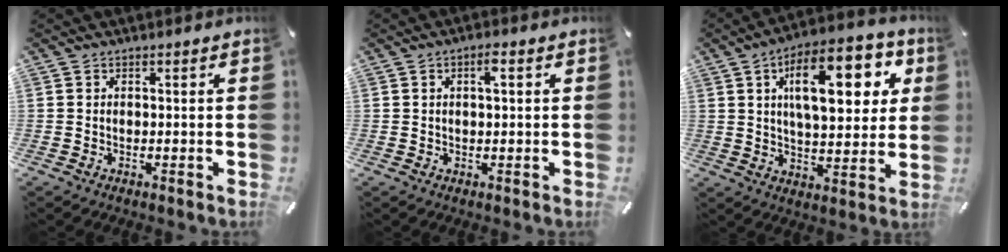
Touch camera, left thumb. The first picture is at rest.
{"total": 2.4, "force": [0.7, 0.7, 2.2], "torque": [-0.036, 0.003, 0.009]}
{"total": 19.7, "force": [7.3, 8.7, 16.1], "torque": [-0.237, -0.008, 0.111]}